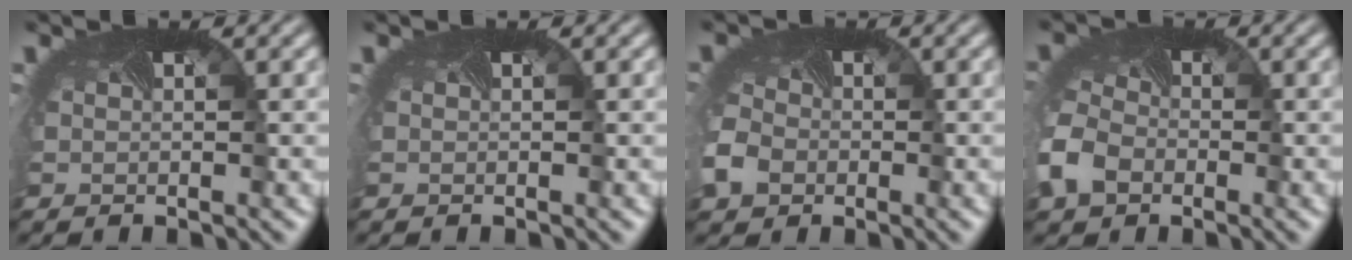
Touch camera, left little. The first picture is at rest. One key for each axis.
{"total": 0.0}
{"total": 5.1, "fx": -2.0, "fy": 4.0, "fz": 2.5, "tx": -0.071, "ty": -0.018, "tz": -0.038}
{"total": 6.2, "fx": -2.7, "fy": 4.6, "fz": 3.2, "tx": -0.092, "ty": -0.016, "tz": -0.054}